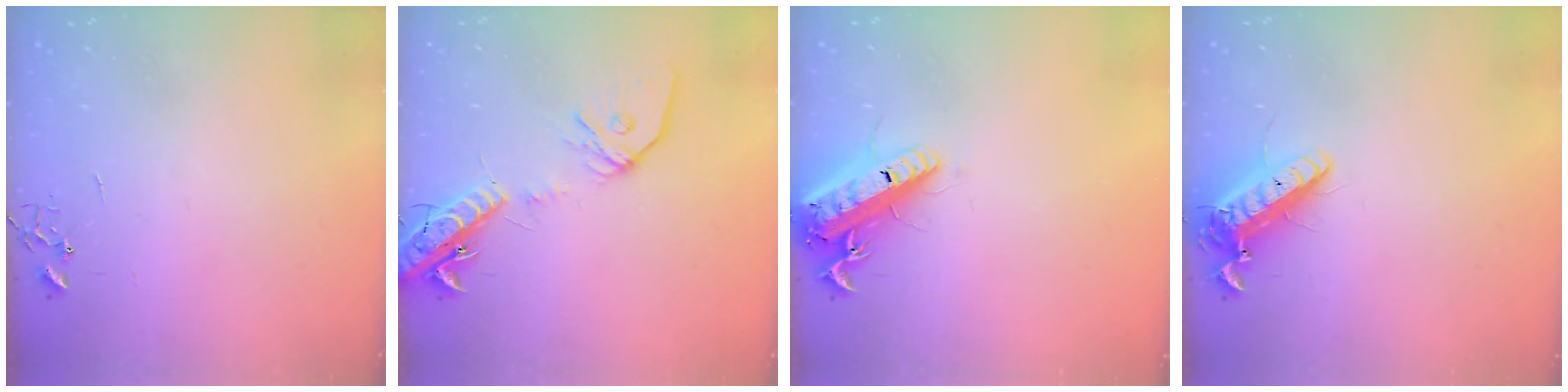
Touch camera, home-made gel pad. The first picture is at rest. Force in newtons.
{"total": 15.6, "press": 15.3, "slide": 3.2}
{"total": 17.3, "press": 17.0, "slide": 3.4}
{"total": 14.3, "press": 14.1, "slide": 2.6}